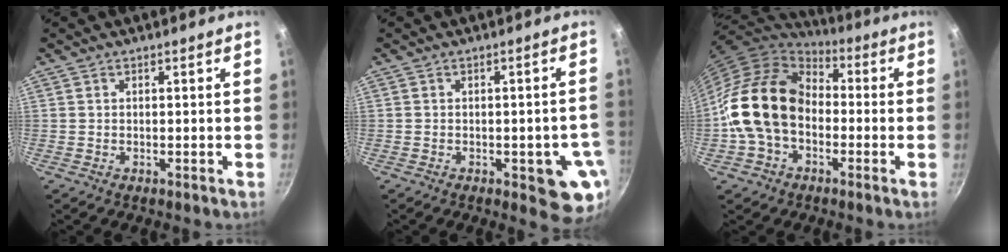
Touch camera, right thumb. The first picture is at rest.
{"total": 8.9, "force": [-2.6, 3.7, 7.7], "torque": [-0.055, 0.002, -0.030]}
{"total": 17.3, "force": [-2.3, 12.7, 11.5], "torque": [-0.182, 0.047, -0.057]}